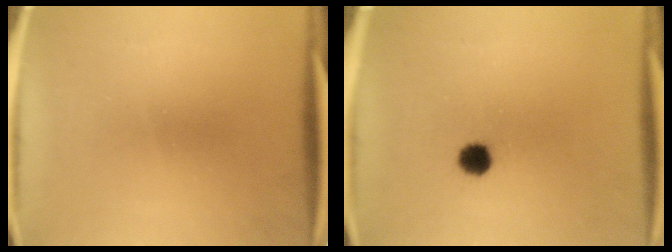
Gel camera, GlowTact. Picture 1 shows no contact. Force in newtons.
{"total": 3.7}